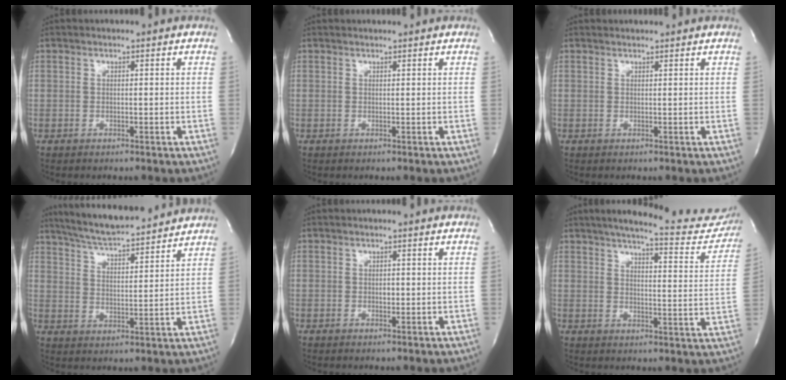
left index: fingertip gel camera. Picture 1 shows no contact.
{"total": 0.7, "force": [0.7, 0.0, 0.0], "torque": [-0.006, 0.005, 0.011]}
{"total": 1.2, "force": [1.2, 0.1, 0.0], "torque": [-0.006, 0.007, 0.018]}
{"total": 14.5, "force": [13.1, 1.5, 5.8], "torque": [-0.109, 0.013, 0.206]}
{"total": 0.7, "force": [-0.3, 0.4, 0.4], "torque": [-0.006, -0.003, -0.007]}
{"total": 18.4, "force": [16.7, 3.2, 7.1], "torque": [-0.088, -0.041, 0.190]}